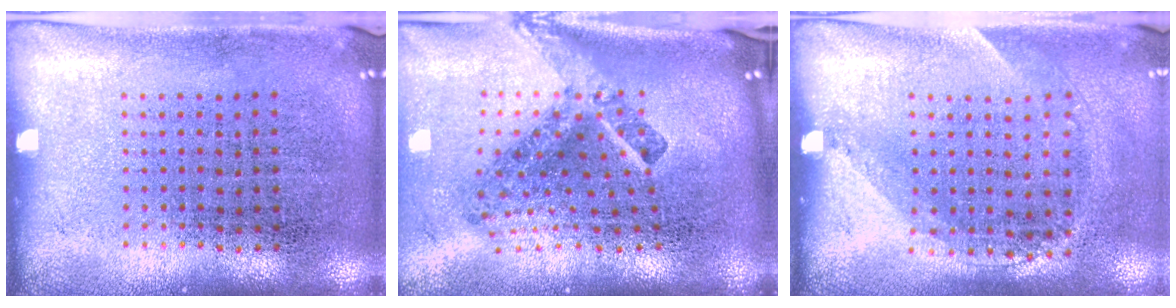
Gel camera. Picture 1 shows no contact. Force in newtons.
{"total": 2.9, "press": 1.8, "slide": 2.3}
{"total": 1.4, "press": 1.0, "slide": 1.0}